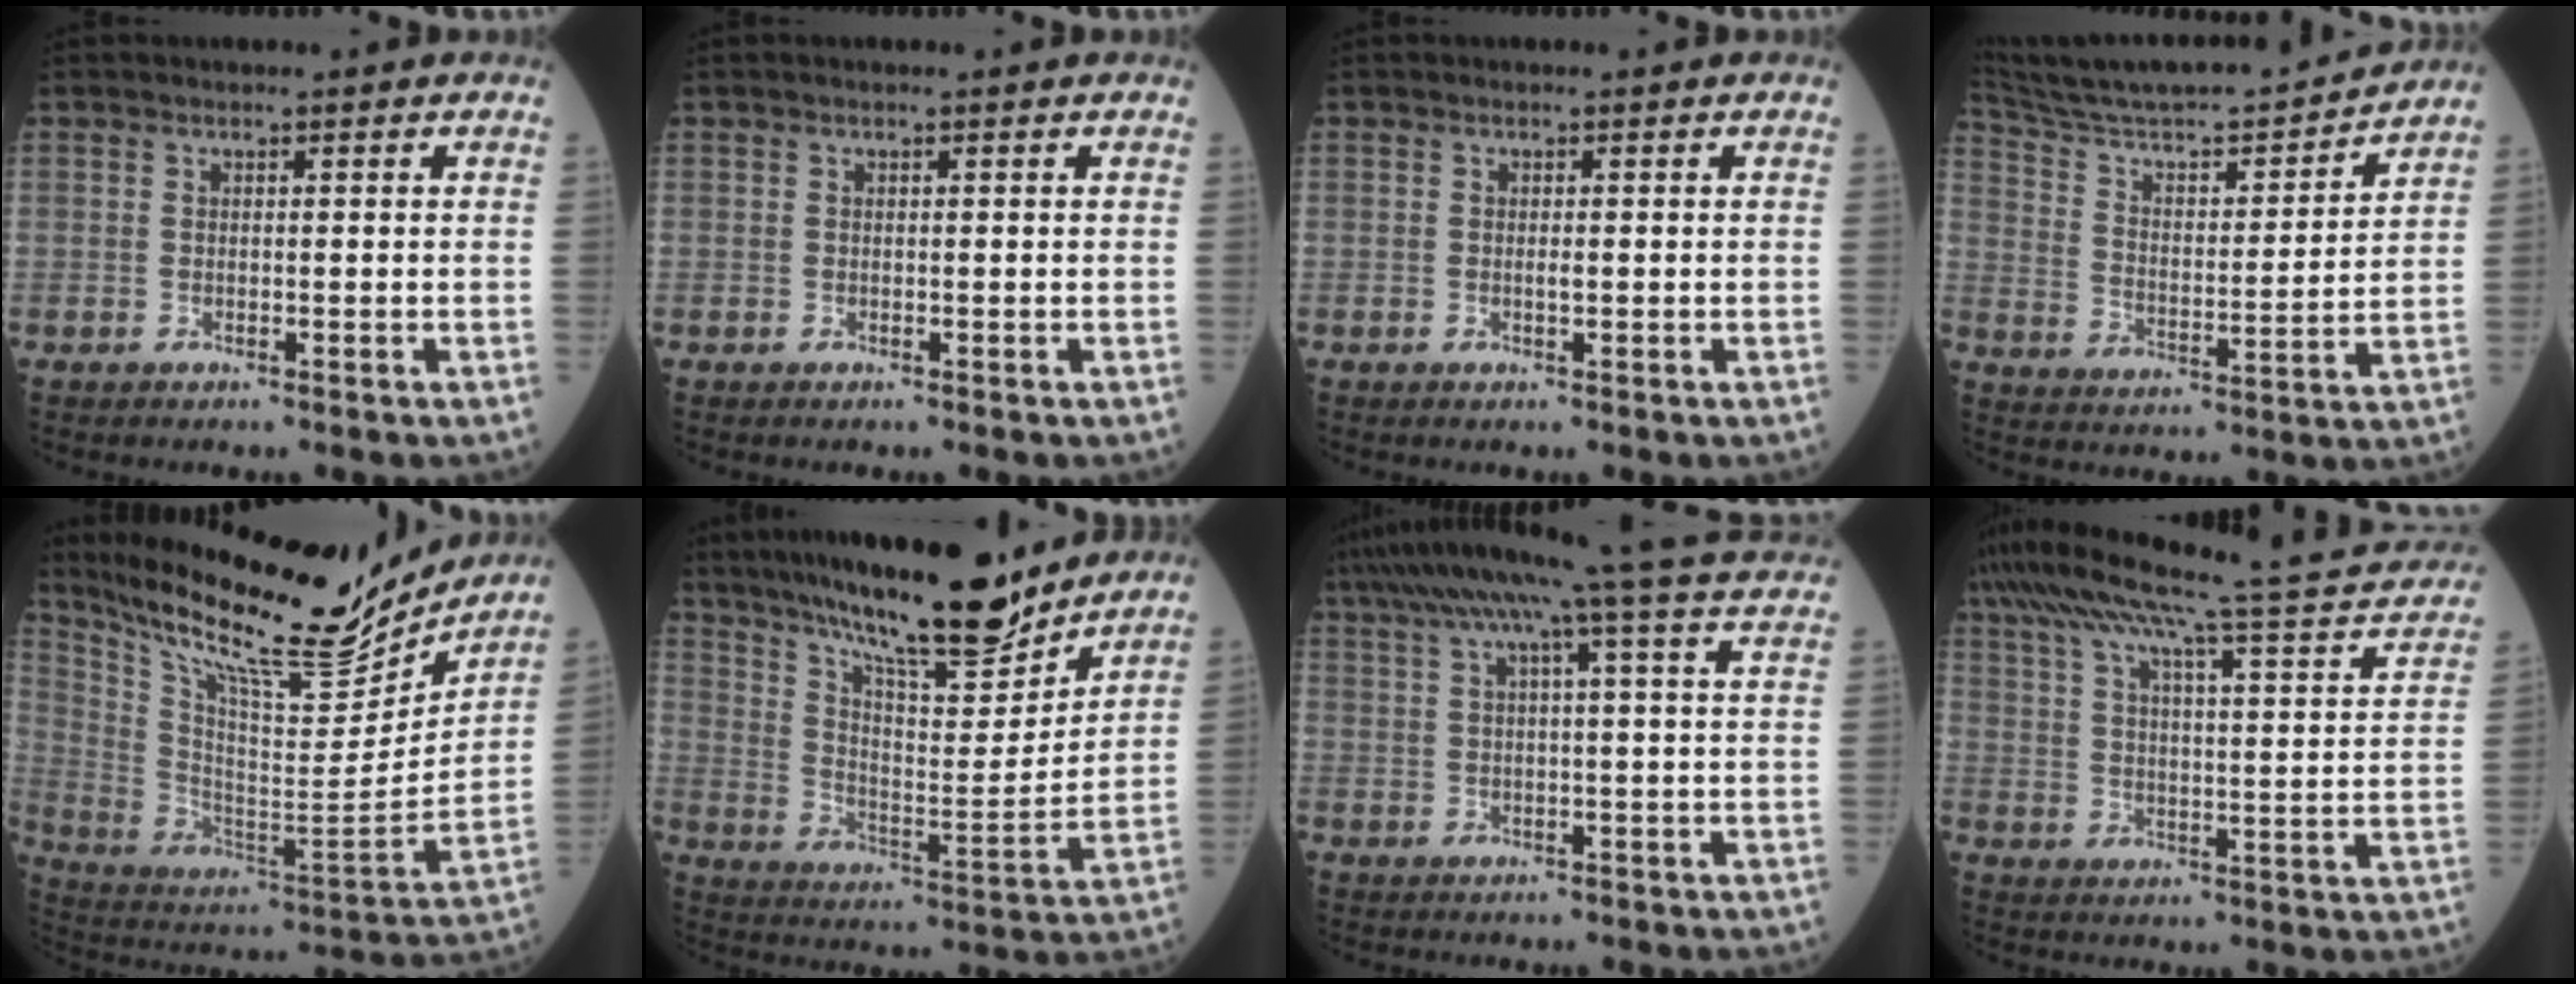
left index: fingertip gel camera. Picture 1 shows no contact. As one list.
[{"total": 0.0}, {"total": 0.5, "force": [-0.2, 0.1, 0.5], "torque": [-0.010, -0.001, -0.003]}, {"total": 21.8, "force": [20.2, 1.0, 8.2], "torque": [-0.141, -0.012, 0.312]}, {"total": 22.9, "force": [20.3, 3.3, 9.9], "torque": [-0.185, -0.042, 0.324]}, {"total": 20.2, "force": [16.6, 2.8, 11.1], "torque": [-0.184, -0.002, 0.272]}, {"total": 20.3, "force": [16.8, -2.0, 11.2], "torque": [-0.198, 0.012, 0.220]}, {"total": 26.8, "force": [23.0, 1.9, 13.6], "torque": [-0.222, -0.003, 0.301]}]